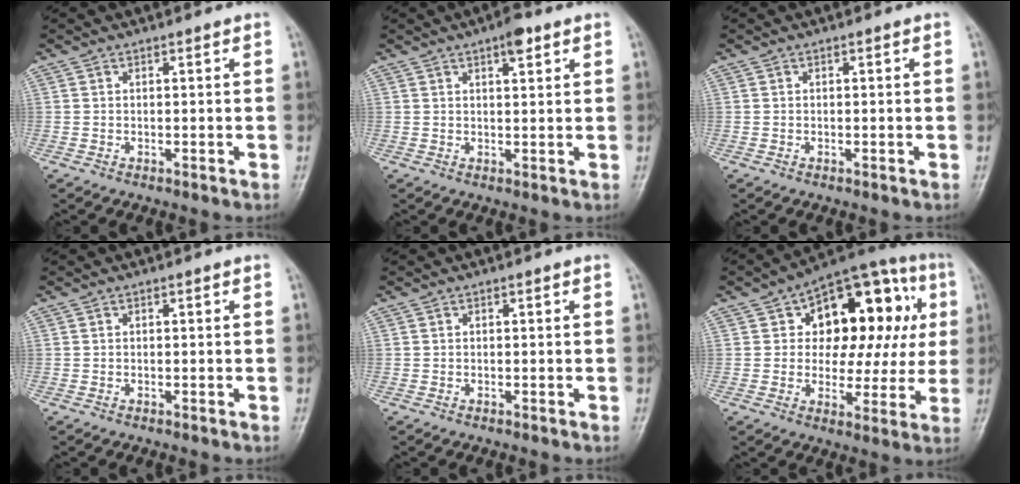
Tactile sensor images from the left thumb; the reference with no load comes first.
{"total": 2.8, "force": [1.6, 1.0, 2.0], "torque": [-0.023, -0.005, 0.020]}
{"total": 0.0}
{"total": 0.0}
{"total": 0.0}
{"total": 21.3, "force": [5.3, 12.8, 16.2], "torque": [-0.151, 0.028, 0.070]}